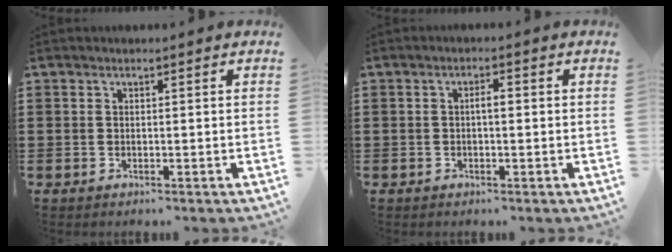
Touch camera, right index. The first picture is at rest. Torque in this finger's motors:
{"motor_torque": [0.69, -0.40, 0.06, 0.06]}